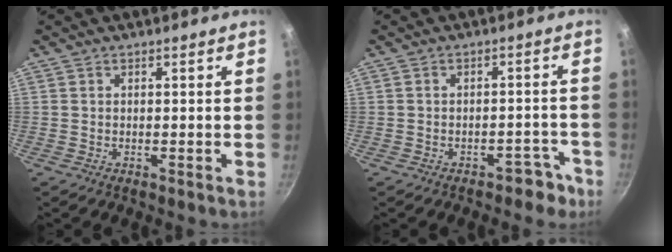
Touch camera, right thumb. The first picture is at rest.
{"total": 4.4, "force": [-3.0, 2.5, 1.9], "torque": [0.009, 0.046, -0.017]}